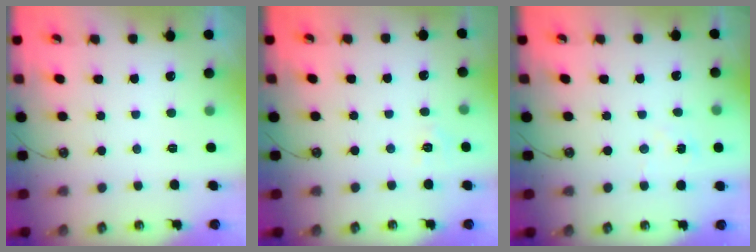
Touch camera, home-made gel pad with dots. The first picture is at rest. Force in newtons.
{"total": 4.9, "press": 4.8, "slide": 0.6}
{"total": 4.2, "press": 4.2, "slide": 0.5}